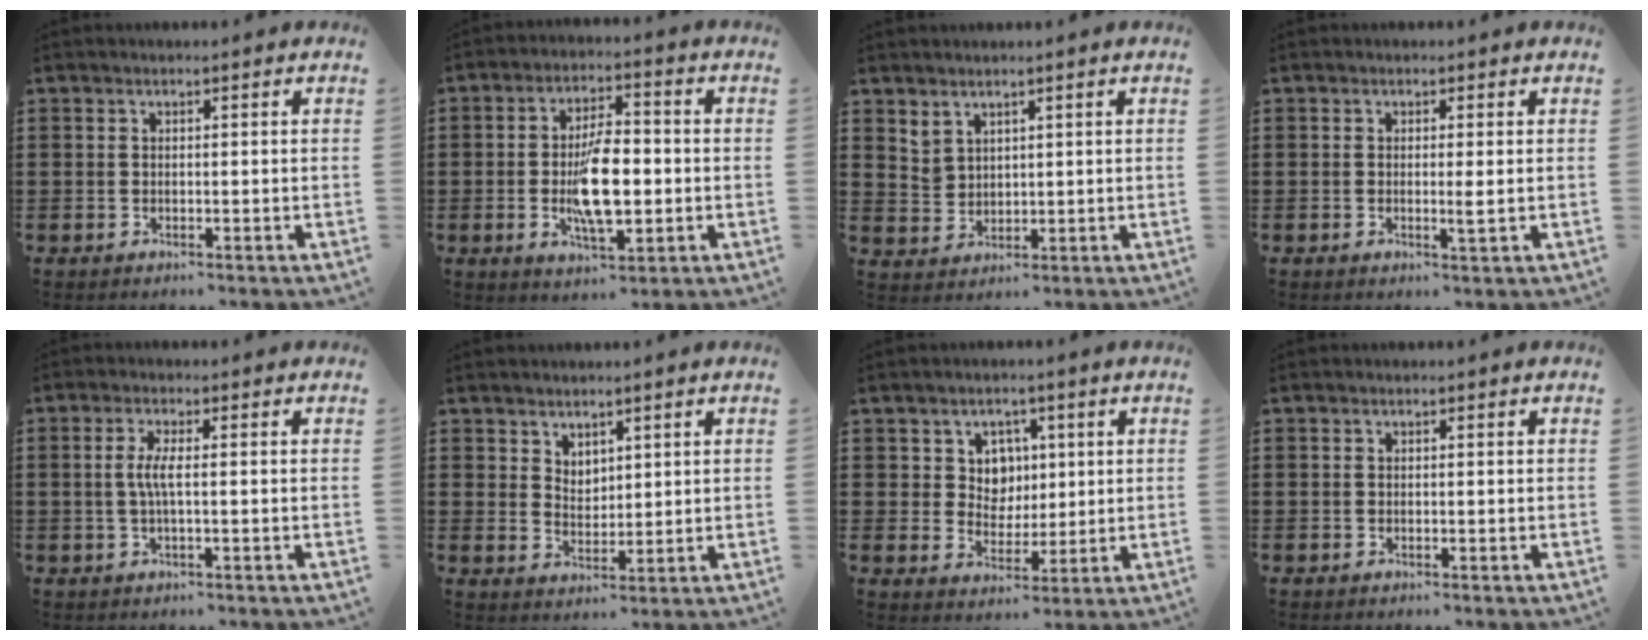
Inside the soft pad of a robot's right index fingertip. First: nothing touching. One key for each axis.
{"total": 10.0, "fx": -1.2, "fy": 4.0, "fz": 9.0, "tx": -0.182, "ty": -0.007, "tz": -0.027}
{"total": 3.0, "fx": 2.4, "fy": 1.7, "fz": 0.2, "tx": -0.012, "ty": 0.005, "tz": 0.048}
{"total": 1.7, "fx": -0.2, "fy": 0.0, "fz": 1.7, "tx": -0.030, "ty": -0.005, "tz": -0.004}
{"total": 3.1, "fx": -0.2, "fy": 0.3, "fz": 3.1, "tx": -0.072, "ty": -0.009, "tz": -0.012}
{"total": 3.1, "fx": 2.6, "fy": 1.6, "fz": 0.0, "tx": -0.008, "ty": 0.000, "tz": 0.051}
{"total": 4.9, "fx": 1.8, "fy": 4.4, "fz": 1.4, "tx": -0.041, "ty": 0.011, "tz": 0.029}
{"total": 0.0}